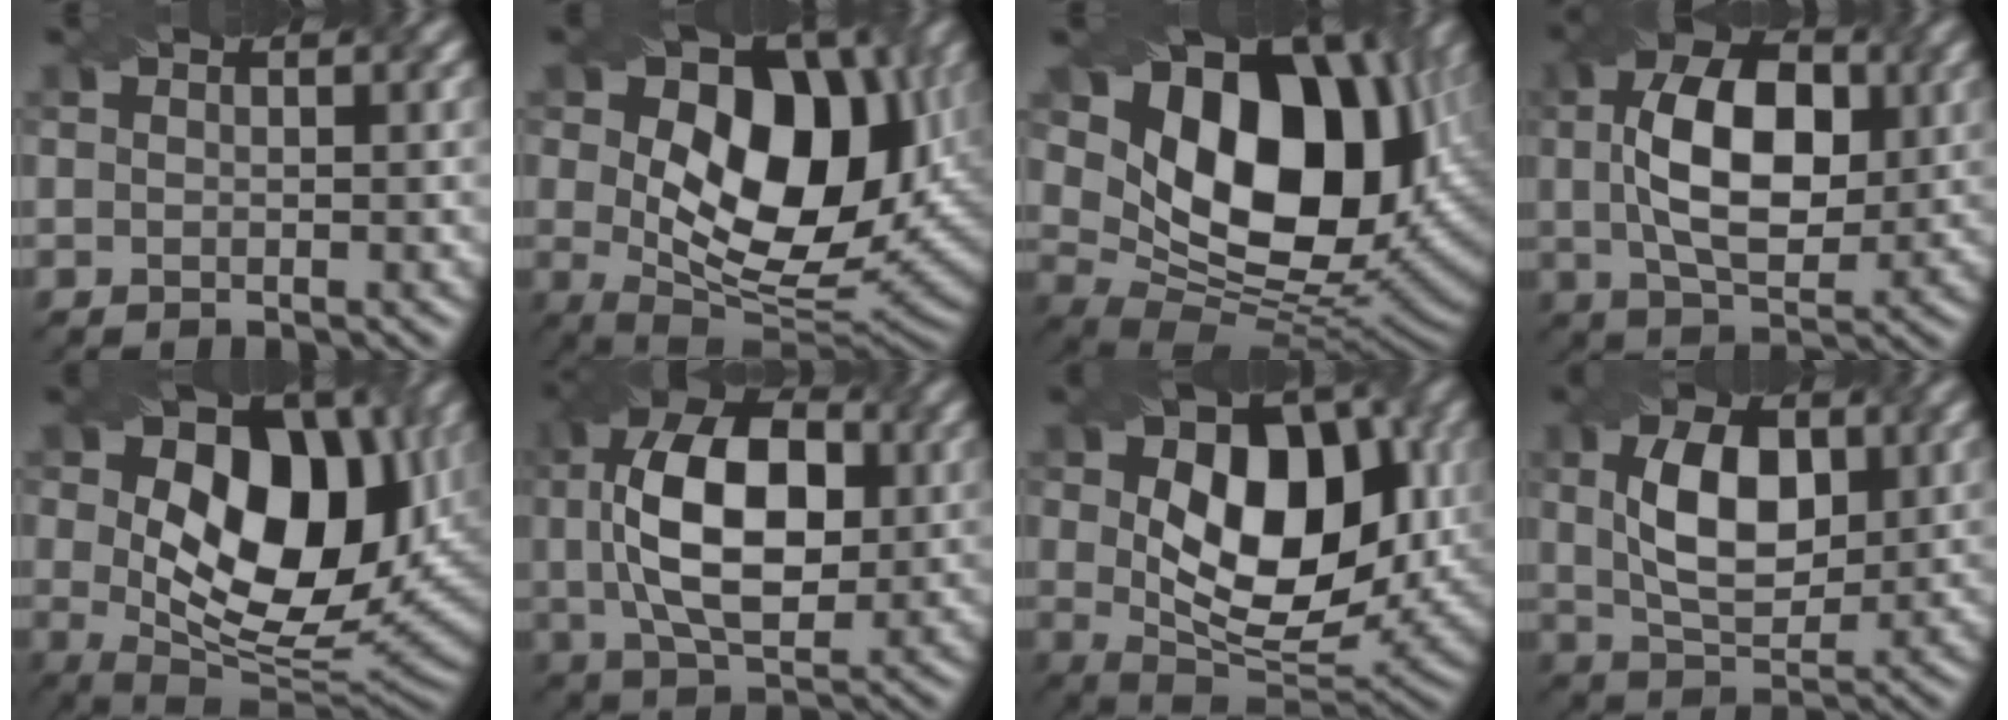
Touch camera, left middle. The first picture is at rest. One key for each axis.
{"total": 12.7, "fx": 1.8, "fy": 7.7, "fz": 9.9, "tx": -0.149, "ty": 0.007, "tz": 0.046}
{"total": 15.3, "fx": 4.0, "fy": 10.0, "fz": 10.9, "tx": -0.160, "ty": 0.016, "tz": 0.087}
{"total": 8.1, "fx": 0.1, "fy": 4.5, "fz": 6.8, "tx": -0.130, "ty": 0.021, "tz": 0.010}
{"total": 12.9, "fx": 2.0, "fy": 7.8, "fz": 10.1, "tx": -0.154, "ty": 0.007, "tz": 0.047}
{"total": 10.2, "fx": 0.2, "fy": 5.7, "fz": 8.5, "tx": -0.170, "ty": 0.026, "tz": 0.011}
{"total": 11.5, "fx": 0.8, "fy": 6.9, "fz": 9.2, "tx": -0.150, "ty": 0.008, "tz": 0.025}
{"total": 5.5, "fx": 0.2, "fy": 3.1, "fz": 4.5, "tx": -0.095, "ty": 0.017, "tz": 0.018}